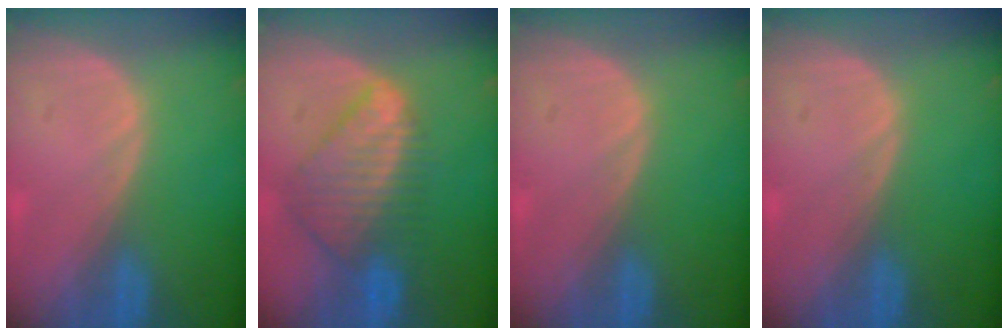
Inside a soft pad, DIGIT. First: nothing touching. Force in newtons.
{"total": 8.9, "press": 7.6, "slide": 4.5}
{"total": 0.0}
{"total": 0.0}